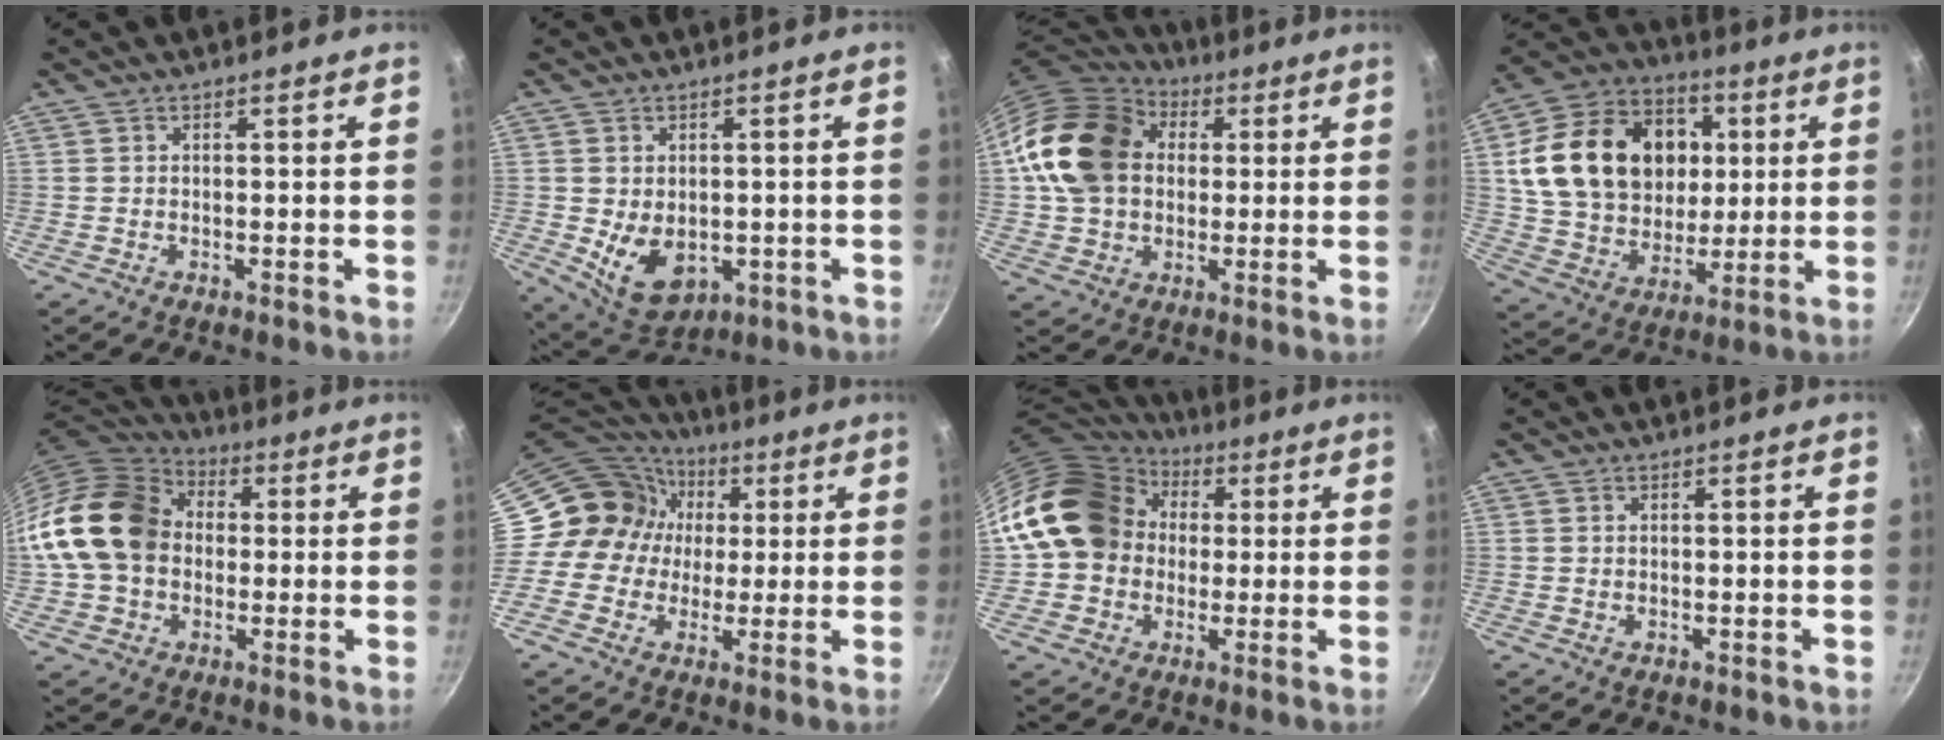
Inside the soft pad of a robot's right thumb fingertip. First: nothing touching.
{"total": 9.2, "force": [-1.0, 6.5, 6.4], "torque": [-0.087, -0.015, 0.007]}
{"total": 19.5, "force": [3.2, 15.1, 11.9], "torque": [-0.200, 0.030, 0.048]}
{"total": 23.0, "force": [3.4, 17.7, 14.4], "torque": [-0.216, 0.014, 0.063]}
{"total": 18.7, "force": [1.0, 14.8, 11.4], "torque": [-0.202, 0.039, 0.009]}
{"total": 14.1, "force": [1.1, 13.0, 5.3], "torque": [-0.048, 0.022, -0.004]}
{"total": 17.8, "force": [2.0, 15.3, 8.9], "torque": [-0.137, 0.044, 0.027]}
{"total": 0.0}